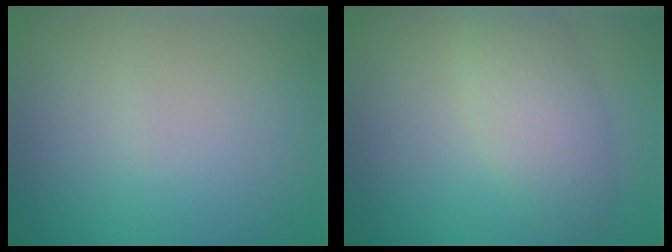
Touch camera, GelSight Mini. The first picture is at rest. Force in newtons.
{"total": 3.8, "press": 3.8, "slide": 0.1}